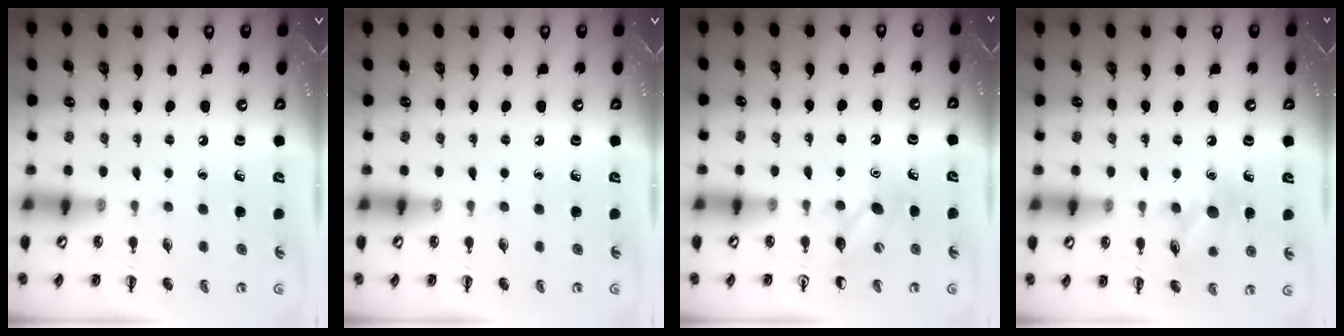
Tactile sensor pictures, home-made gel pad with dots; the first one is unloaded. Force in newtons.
{"total": 0.0}
{"total": 7.9, "press": 7.7, "slide": 1.4}
{"total": 10.7, "press": 10.7, "slide": 0.8}